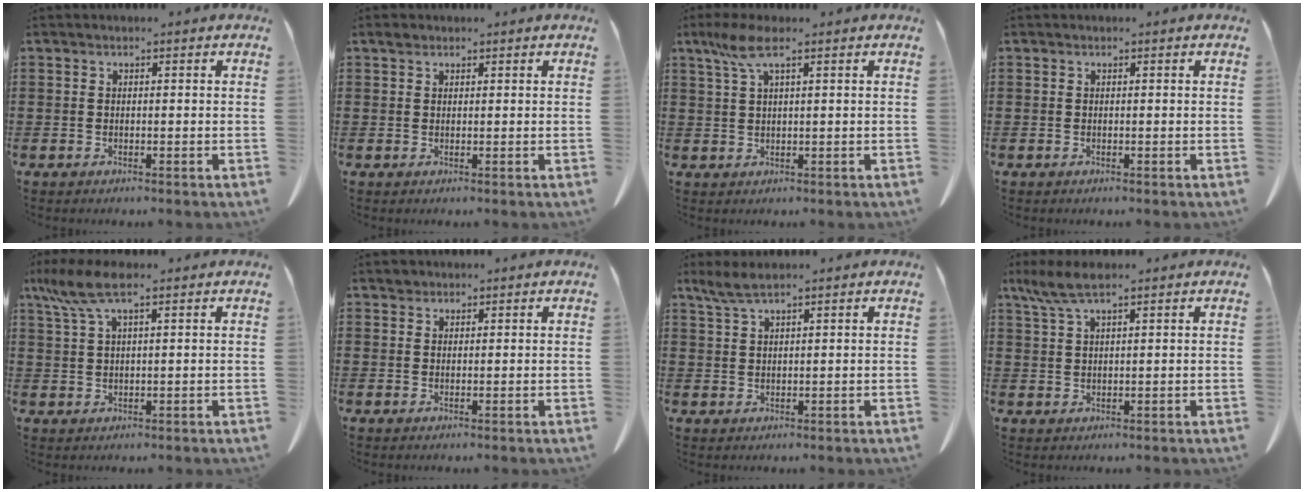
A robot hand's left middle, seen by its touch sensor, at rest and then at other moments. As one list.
[{"total": 1.0, "force": [0.7, 0.6, 0.3], "torque": [-0.008, 0.004, 0.014]}, {"total": 4.8, "force": [2.3, 1.1, 4.1], "torque": [-0.092, 0.002, 0.038]}, {"total": 0.0}, {"total": 6.0, "force": [3.5, 1.5, 4.7], "torque": [-0.113, -0.004, 0.058]}, {"total": 1.1, "force": [1.0, 0.5, -0.1], "torque": [-0.001, 0.002, 0.019]}, {"total": 2.9, "force": [2.2, 0.5, 2.0], "torque": [-0.043, 0.001, 0.040]}, {"total": 4.7, "force": [3.2, 0.8, 3.4], "torque": [-0.079, -0.004, 0.056]}]